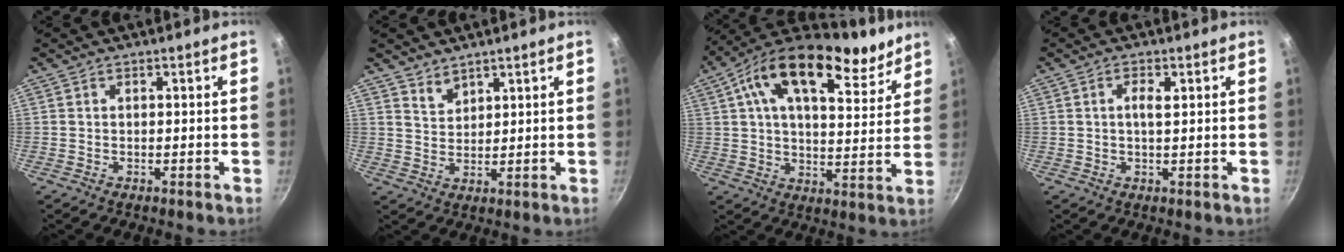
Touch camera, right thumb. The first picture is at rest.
{"total": 3.3, "force": [2.8, 1.6, 0.9], "torque": [-0.010, -0.013, 0.058]}
{"total": 20.9, "force": [12.6, 9.9, 13.4], "torque": [-0.196, -0.039, 0.193]}
{"total": 2.2, "force": [0.6, 0.7, 2.0], "torque": [-0.036, 0.002, 0.011]}